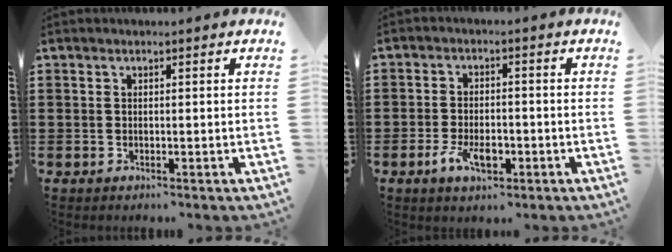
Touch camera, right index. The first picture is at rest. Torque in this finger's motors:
{"motor_torque": [1.15, 0.99, 0.24, 0.00]}